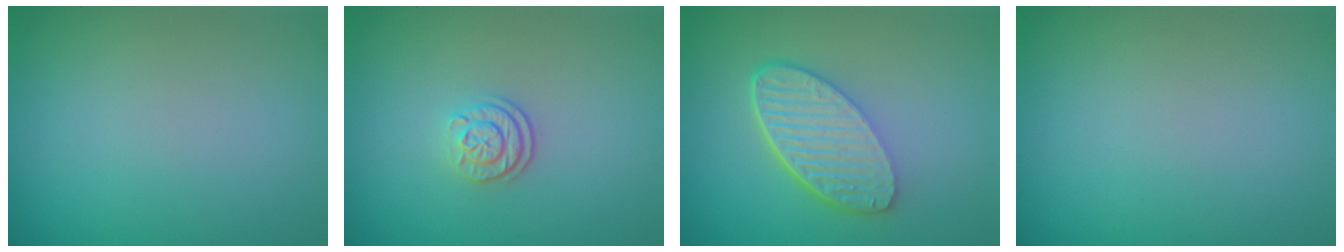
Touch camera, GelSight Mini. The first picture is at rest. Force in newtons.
{"total": 2.1, "press": 1.7, "slide": 1.3}
{"total": 6.0, "press": 4.3, "slide": 4.2}
{"total": 0.0}